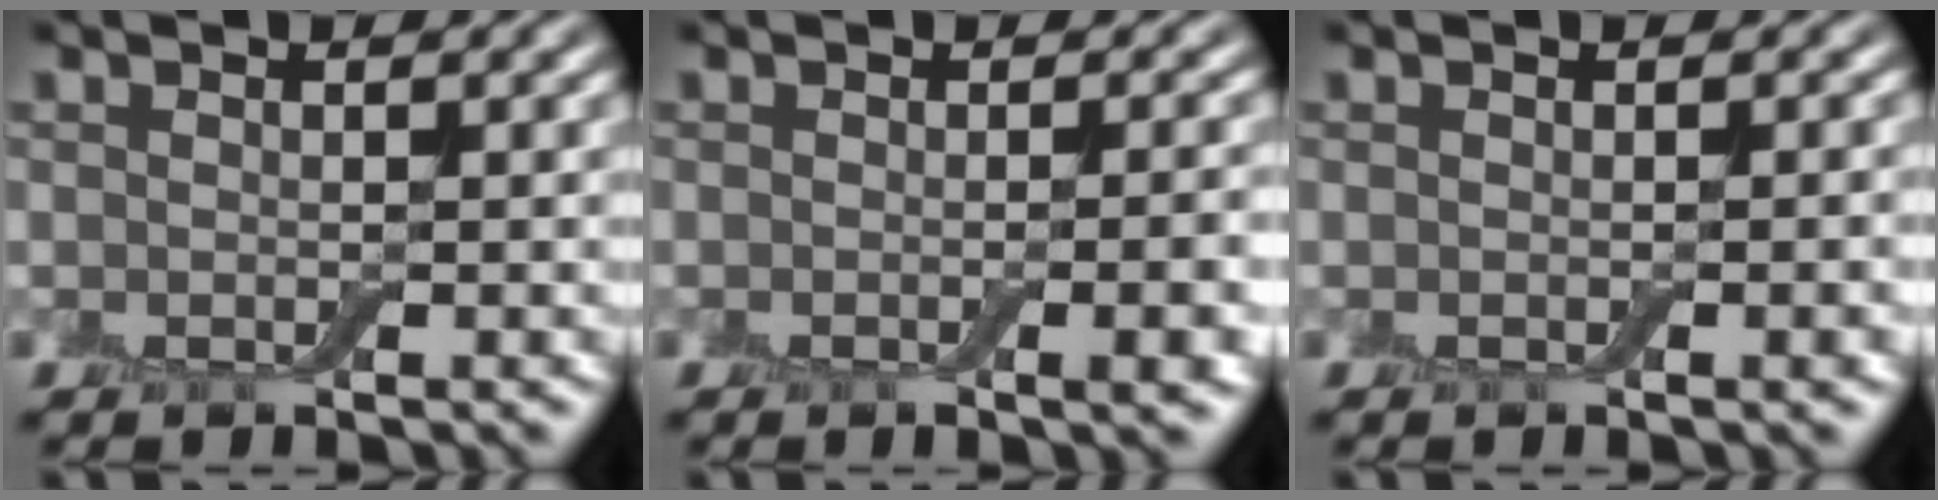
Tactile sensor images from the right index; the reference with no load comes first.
{"total": 4.1, "force": [-1.0, 1.2, 3.8], "torque": [-0.040, -0.005, -0.011]}
{"total": 1.5, "force": [-0.3, 0.3, 1.5], "torque": [-0.015, 0.000, -0.004]}